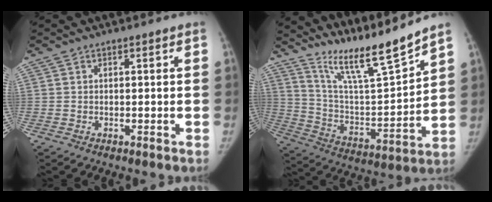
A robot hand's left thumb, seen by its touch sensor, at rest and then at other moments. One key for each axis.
{"total": 15.5, "fx": 13.4, "fy": 0.4, "fz": 7.7, "tx": -0.117, "ty": -0.090, "tz": 0.250}